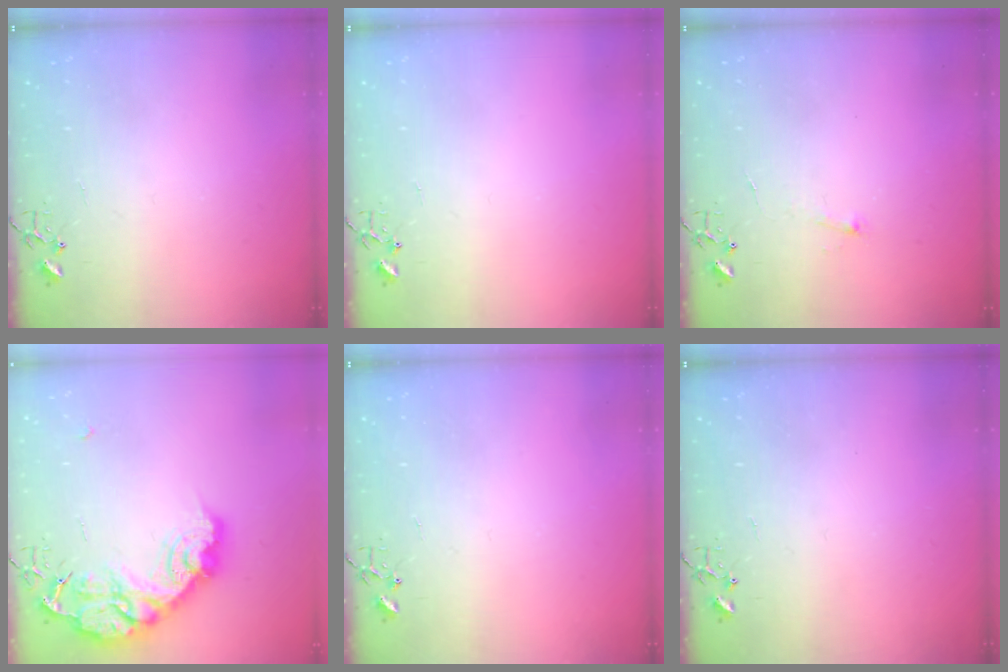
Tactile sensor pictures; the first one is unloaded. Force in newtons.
{"total": 0.0}
{"total": 4.1, "press": 4.0, "slide": 0.6}
{"total": 25.5, "press": 25.4, "slide": 2.1}
{"total": 0.0}
{"total": 0.0}